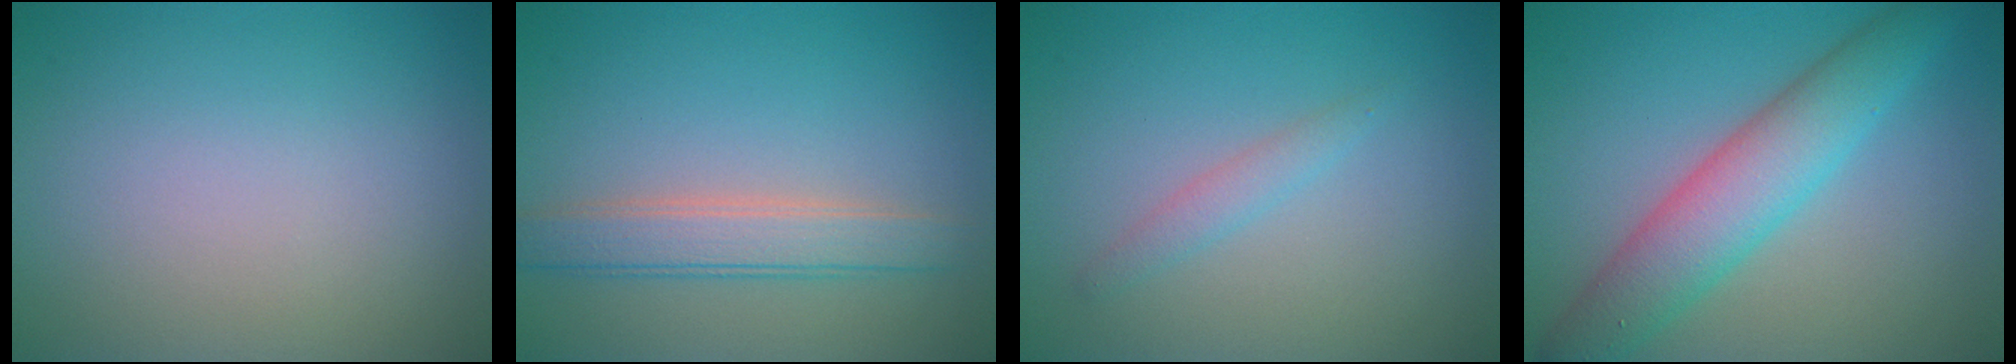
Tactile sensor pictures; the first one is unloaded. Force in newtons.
{"total": 3.4, "press": 3.4, "slide": 0.1}
{"total": 1.3, "press": 1.3, "slide": 0.0}
{"total": 6.0, "press": 6.0, "slide": 0.1}